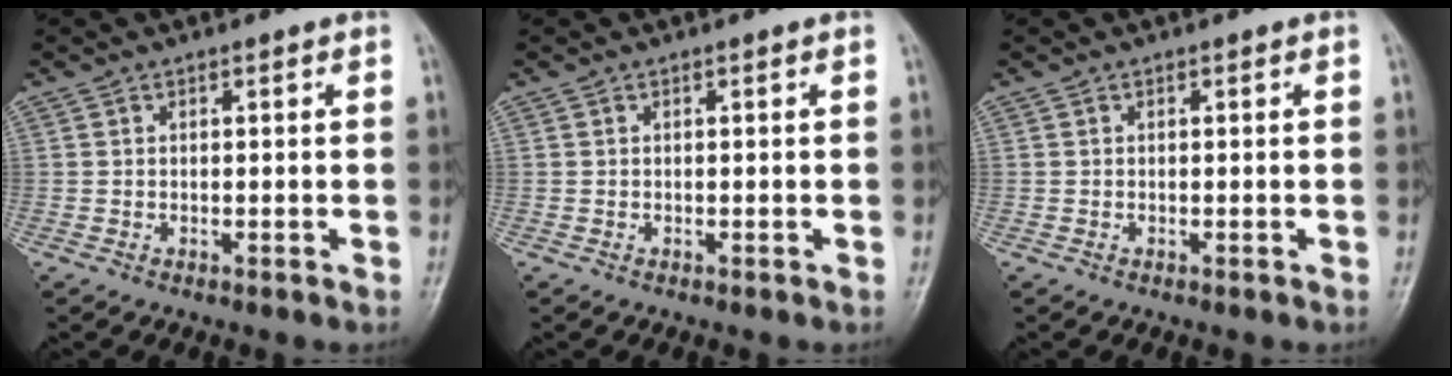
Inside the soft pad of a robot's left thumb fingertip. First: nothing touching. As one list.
[{"total": 0.0}, {"total": 0.0}]